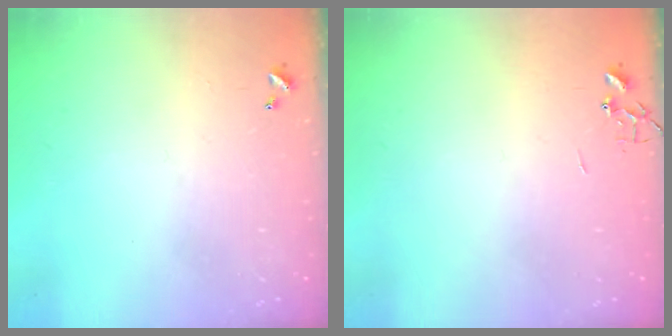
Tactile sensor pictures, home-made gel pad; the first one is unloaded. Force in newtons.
{"total": 0.0}